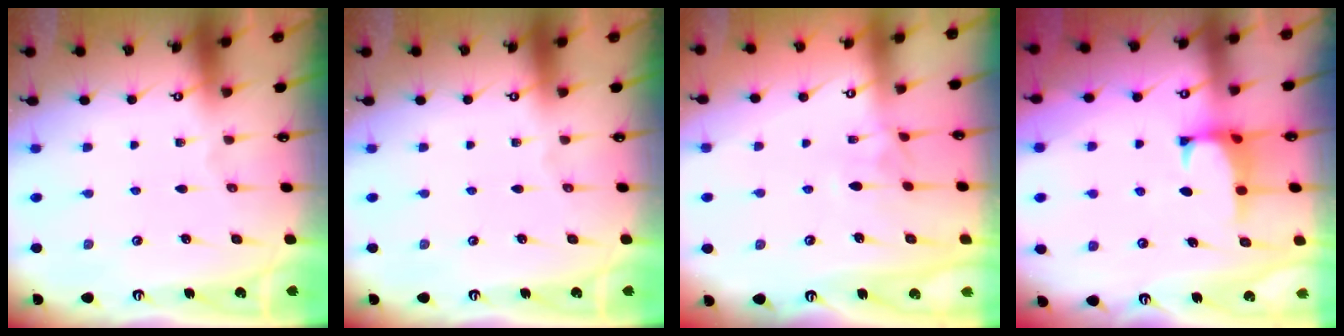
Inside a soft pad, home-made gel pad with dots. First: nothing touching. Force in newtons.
{"total": 0.0}
{"total": 1.9, "press": 1.7, "slide": 0.7}
{"total": 1.3, "press": 1.2, "slide": 0.6}